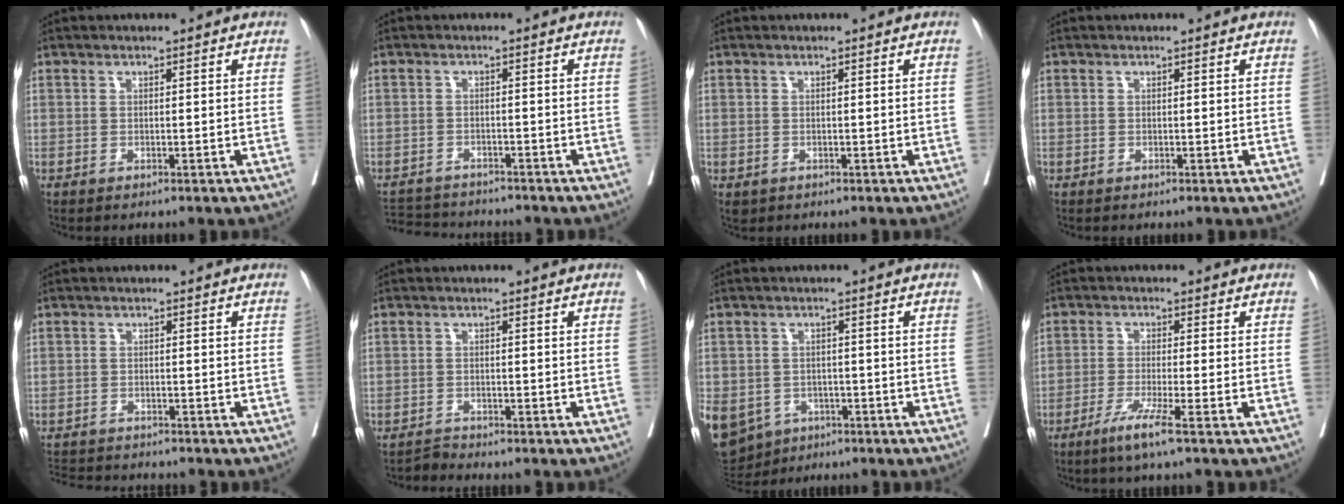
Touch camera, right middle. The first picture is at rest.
{"total": 7.2, "force": [-6.9, 1.3, 1.1], "torque": [-0.017, 0.000, -0.108]}
{"total": 0.8, "force": [-0.3, 0.7, 0.3], "torque": [-0.007, 0.001, 0.003]}
{"total": 0.0}
{"total": 6.0, "force": [-5.6, 2.0, 0.9], "torque": [-0.008, -0.004, -0.089]}
{"total": 1.3, "force": [-1.1, -0.4, -0.5], "torque": [0.010, -0.013, -0.019]}
{"total": 16.8, "force": [-7.7, 13.5, 6.4], "torque": [-0.202, -0.005, -0.101]}
{"total": 4.6, "force": [-2.8, -0.8, 3.6], "torque": [-0.068, -0.013, -0.059]}